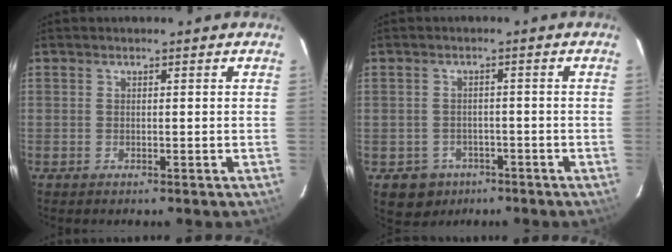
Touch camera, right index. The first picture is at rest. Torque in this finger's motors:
{"motor_torque": [-0.02, -0.02, -0.42, -0.21]}